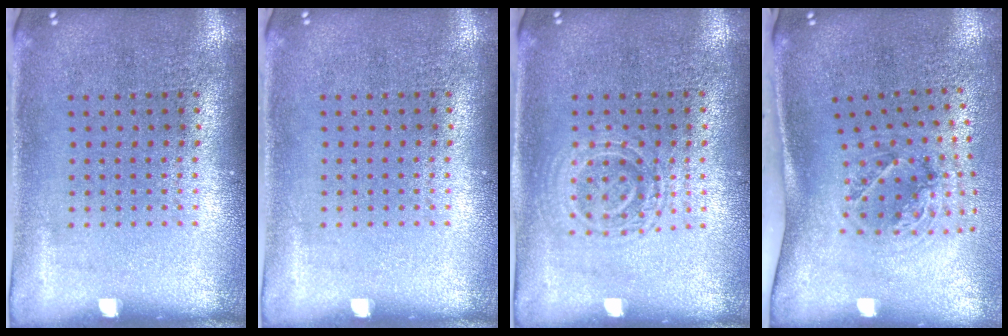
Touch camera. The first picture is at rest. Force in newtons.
{"total": 0.0}
{"total": 1.3, "press": 1.2, "slide": 0.3}
{"total": 1.4, "press": 1.2, "slide": 0.8}